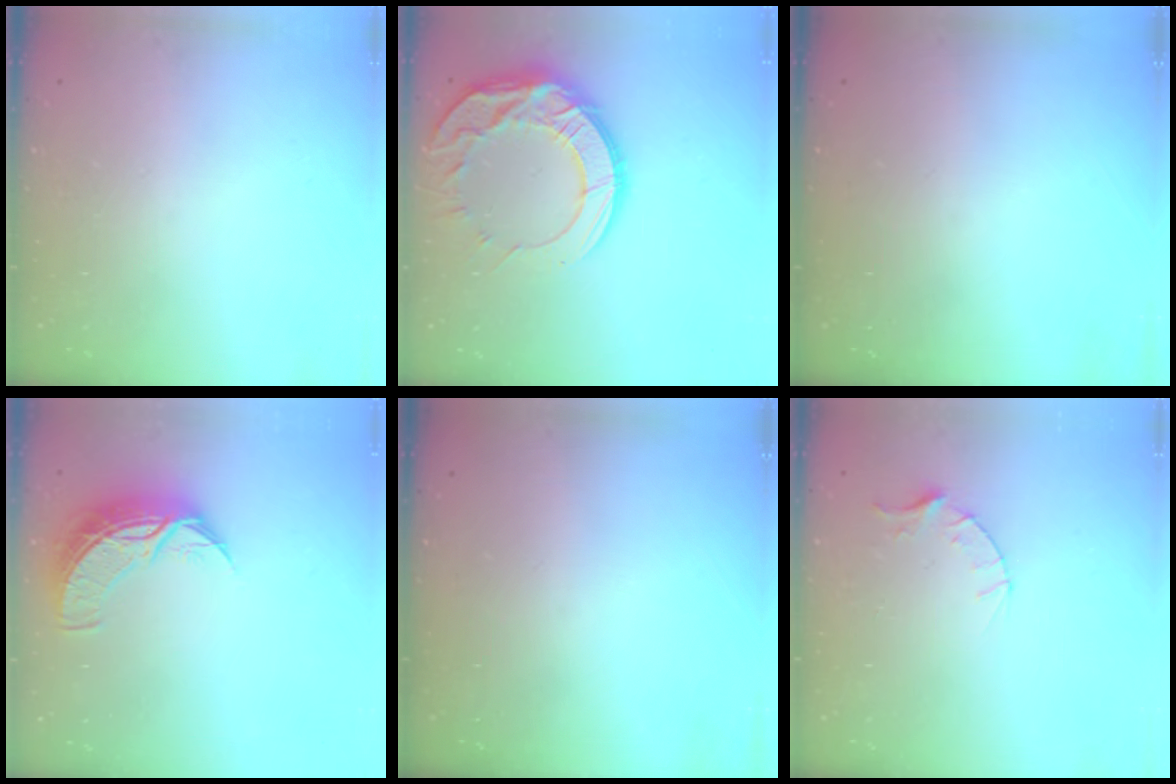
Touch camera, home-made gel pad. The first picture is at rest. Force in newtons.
{"total": 15.6, "press": 15.5, "slide": 1.1}
{"total": 0.0}
{"total": 9.0, "press": 9.0, "slide": 0.6}
{"total": 0.0}
{"total": 3.5, "press": 3.5, "slide": 0.4}